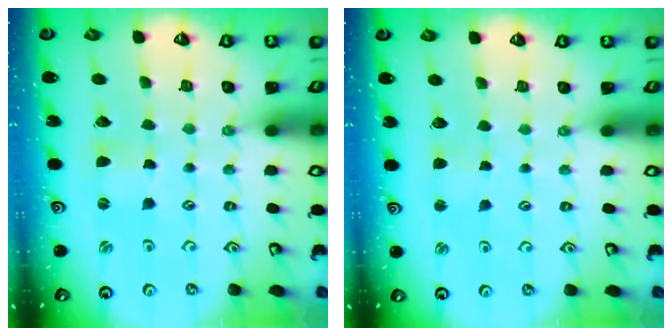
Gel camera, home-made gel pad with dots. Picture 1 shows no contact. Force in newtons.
{"total": 2.5, "press": 2.5, "slide": 0.2}